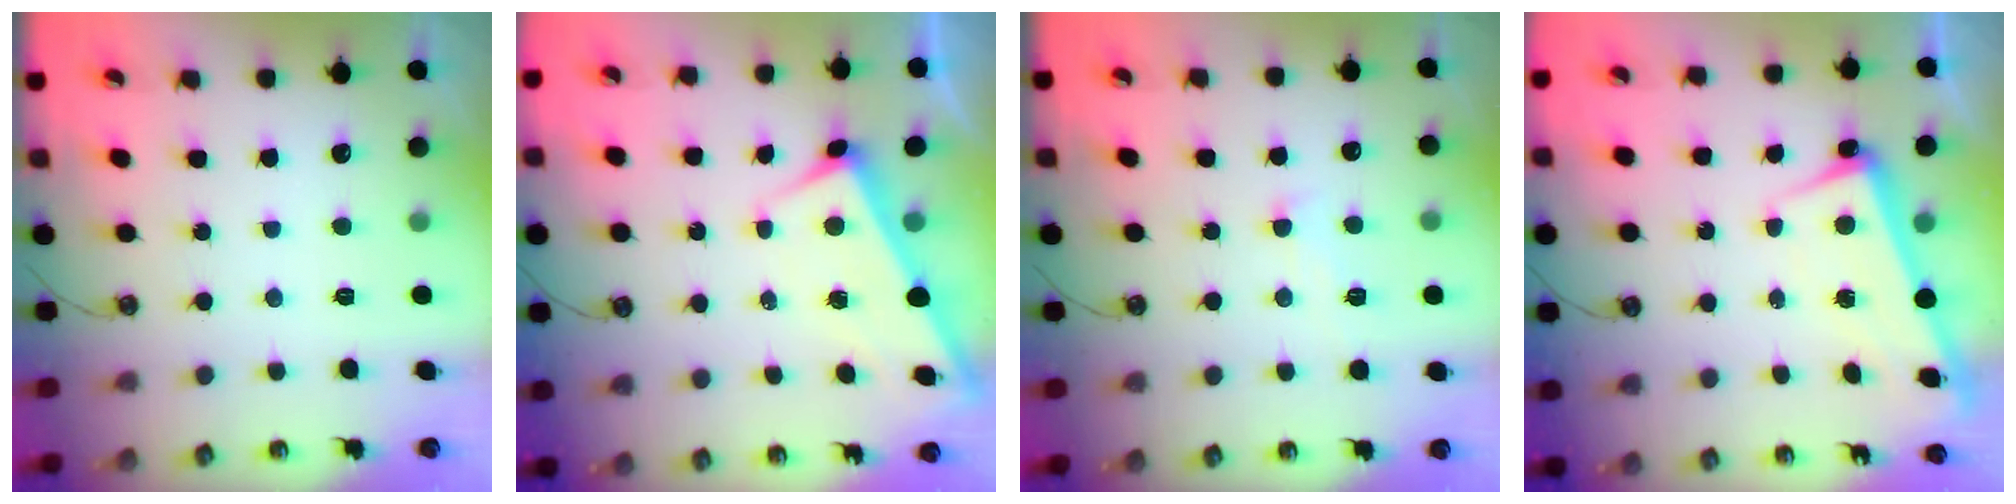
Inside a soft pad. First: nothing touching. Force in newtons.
{"total": 4.6, "press": 4.6, "slide": 0.1}
{"total": 2.1, "press": 2.0, "slide": 0.4}
{"total": 2.2, "press": 2.0, "slide": 0.9}